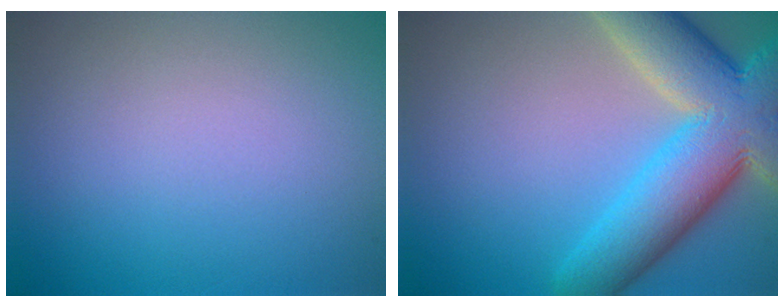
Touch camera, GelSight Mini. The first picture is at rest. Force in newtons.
{"total": 11.6, "press": 11.6, "slide": 1.0}